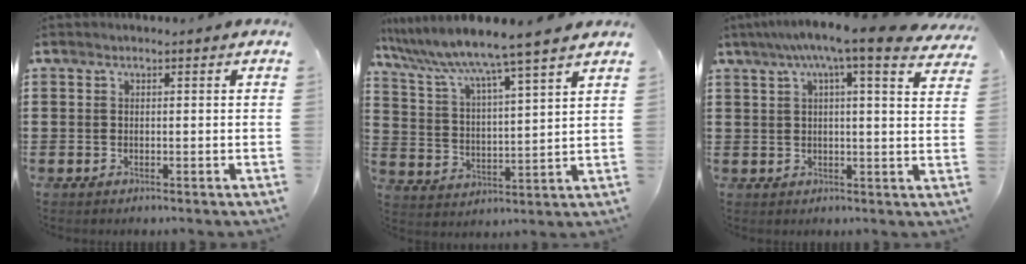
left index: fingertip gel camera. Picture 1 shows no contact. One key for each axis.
{"total": 6.8, "fx": 6.1, "fy": -1.0, "fz": 2.8, "tx": -0.081, "ty": -0.043, "tz": 0.097}
{"total": 7.4, "fx": 5.5, "fy": 0.0, "fz": 4.9, "tx": -0.107, "ty": -0.018, "tz": 0.088}